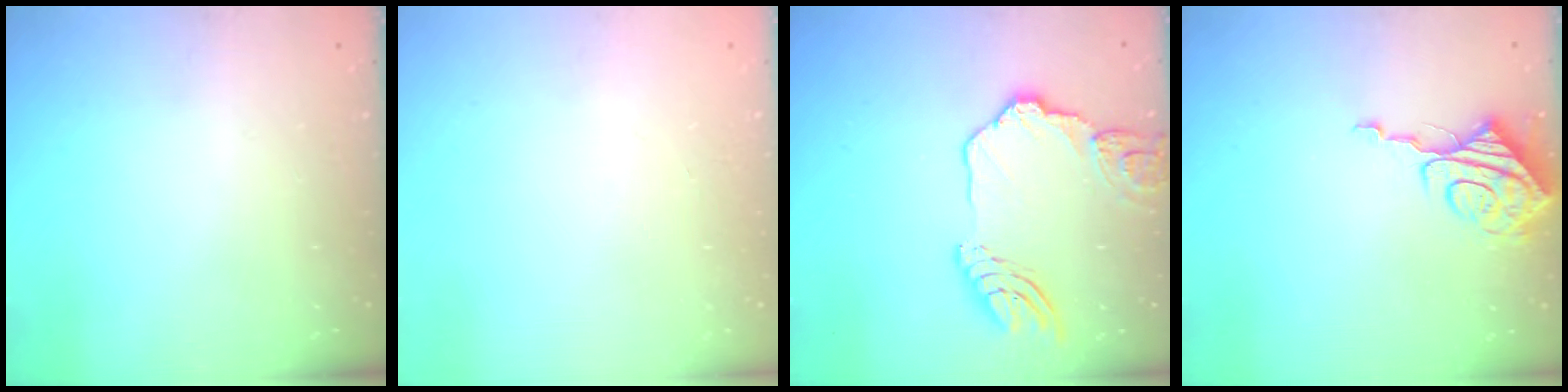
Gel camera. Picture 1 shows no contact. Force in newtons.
{"total": 0.0}
{"total": 14.0, "press": 13.9, "slide": 1.6}
{"total": 9.2, "press": 9.1, "slide": 0.8}